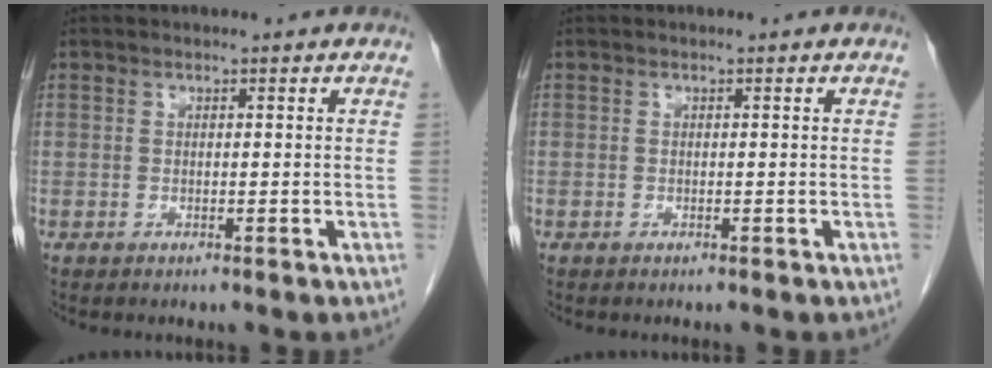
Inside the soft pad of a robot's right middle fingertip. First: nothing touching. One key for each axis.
{"total": 0.0}